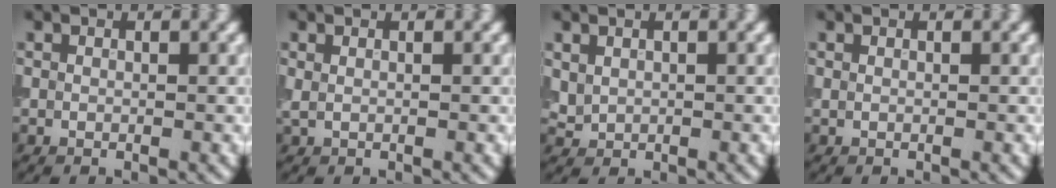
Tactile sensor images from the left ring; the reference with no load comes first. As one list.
[{"total": 0.5, "force": [0.3, 0.2, 0.4], "torque": [-0.010, 0.002, 0.006]}, {"total": 1.0, "force": [0.4, 0.8, 0.4], "torque": [-0.007, -0.001, 0.013]}, {"total": 0.0}]